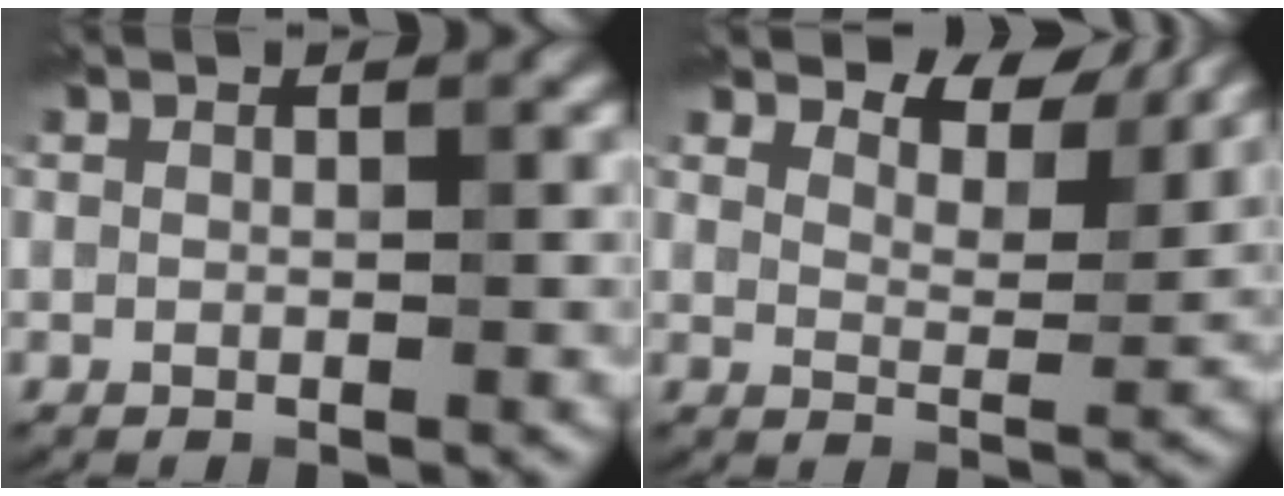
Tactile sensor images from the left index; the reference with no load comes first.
{"total": 6.0, "force": [5.5, 1.5, 2.0], "torque": [-0.043, 0.004, 0.072]}